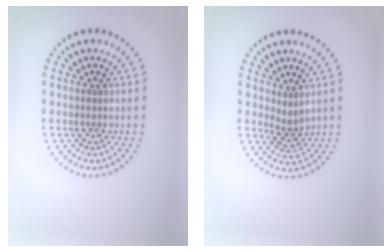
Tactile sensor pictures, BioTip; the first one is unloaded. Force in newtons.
{"total": 1.8, "press": 1.1, "slide": 1.3}